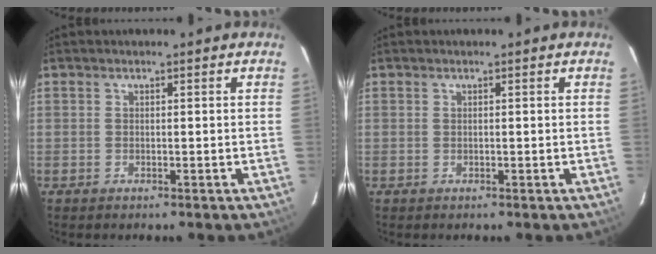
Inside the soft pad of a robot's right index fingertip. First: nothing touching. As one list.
[{"total": 0.0}]